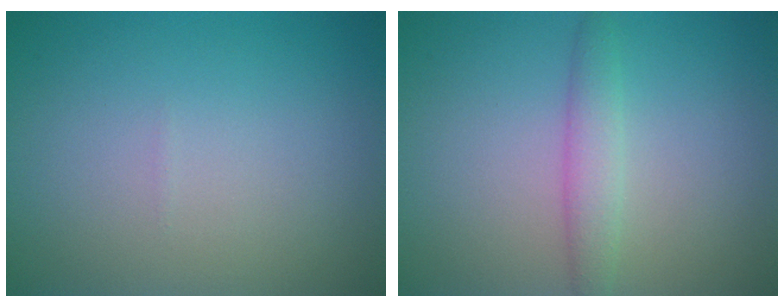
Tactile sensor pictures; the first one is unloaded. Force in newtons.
{"total": 2.2, "press": 2.2, "slide": 0.0}